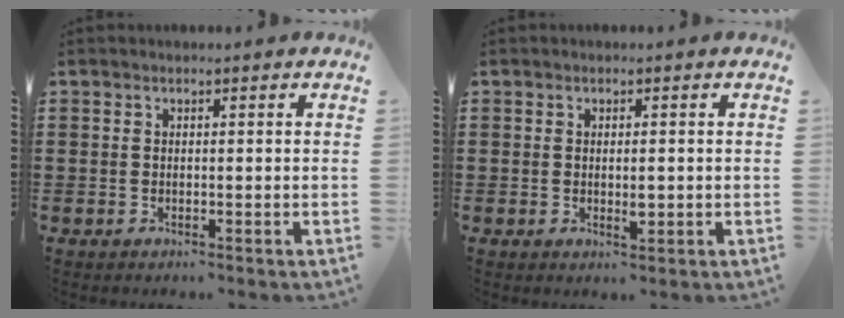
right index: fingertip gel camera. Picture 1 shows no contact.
{"total": 2.0, "force": [-0.2, 0.5, 1.9], "torque": [-0.033, -0.002, -0.003]}